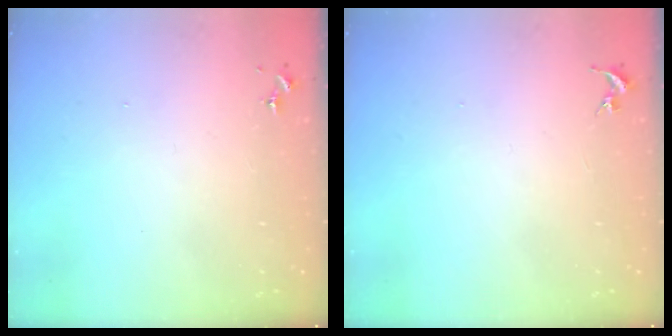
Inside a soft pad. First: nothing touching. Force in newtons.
{"total": 0.0}